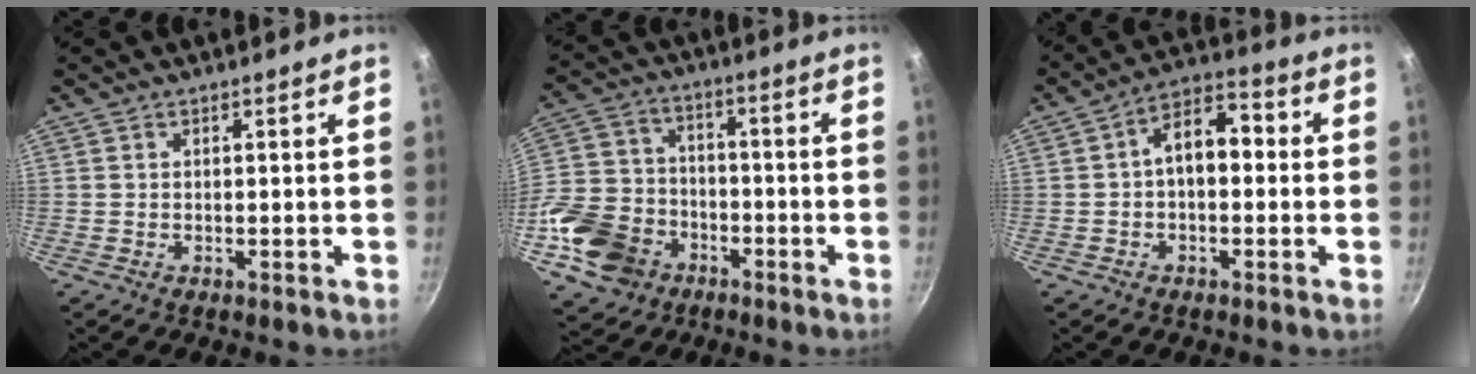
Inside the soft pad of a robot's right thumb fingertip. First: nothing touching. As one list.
[{"total": 14.8, "force": [-6.8, 11.3, 6.7], "torque": [-0.120, 0.035, -0.128]}, {"total": 9.0, "force": [0.1, 5.4, 7.2], "torque": [-0.095, 0.036, -0.009]}]